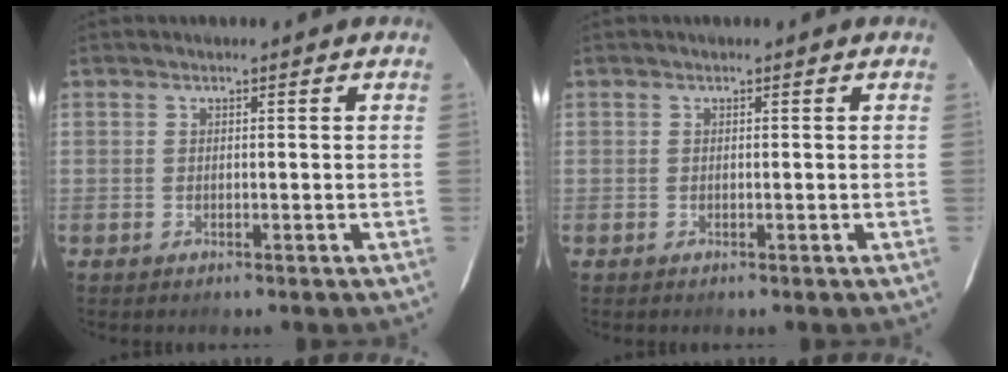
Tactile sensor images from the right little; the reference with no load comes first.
{"total": 0.0}